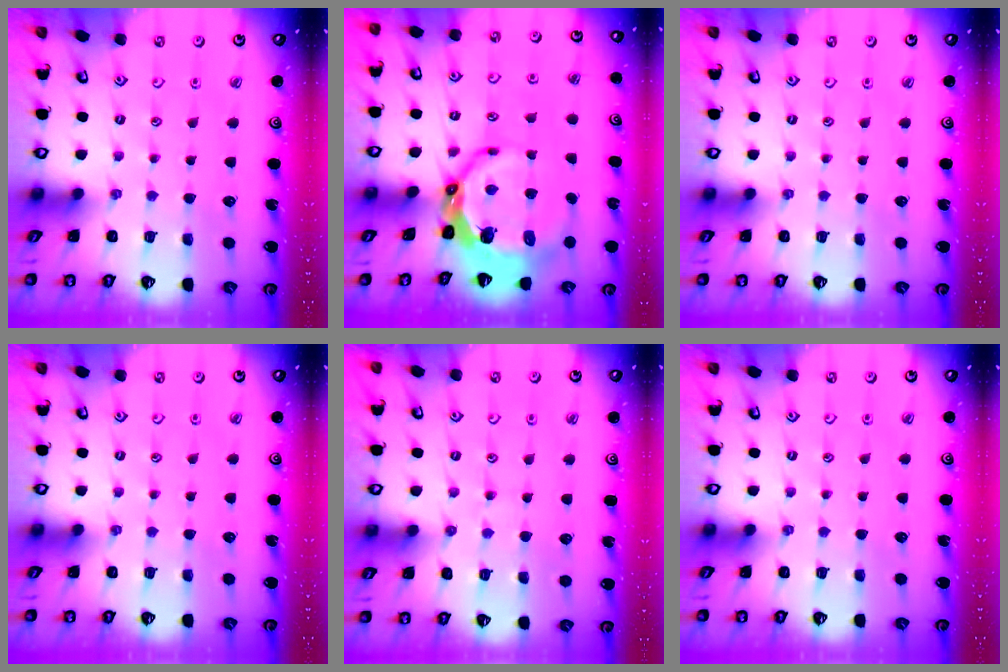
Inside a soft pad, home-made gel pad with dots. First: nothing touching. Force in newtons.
{"total": 10.9, "press": 9.7, "slide": 5.0}
{"total": 0.0}
{"total": 0.0}
{"total": 5.8, "press": 5.8, "slide": 0.8}
{"total": 0.0}